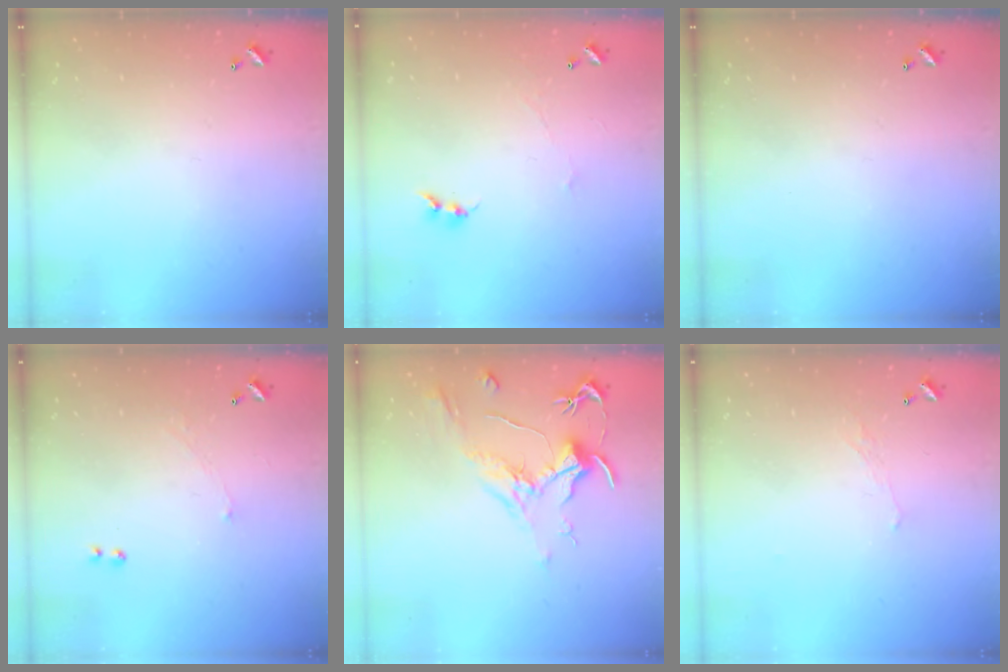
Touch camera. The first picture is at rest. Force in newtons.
{"total": 0.6, "press": 0.3, "slide": 0.5}
{"total": 0.0}
{"total": 1.0, "press": 0.7, "slide": 0.6}
{"total": 2.1, "press": 2.0, "slide": 0.8}
{"total": 0.6, "press": 0.2, "slide": 0.6}